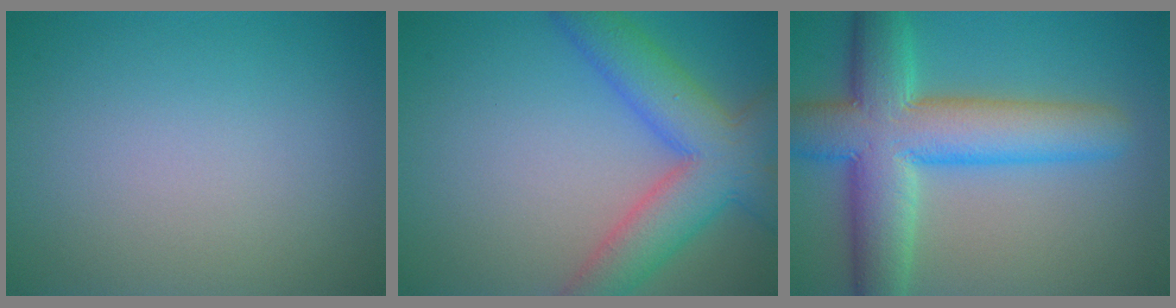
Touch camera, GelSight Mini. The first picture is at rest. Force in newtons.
{"total": 7.7, "press": 7.7, "slide": 0.3}
{"total": 10.0, "press": 10.0, "slide": 0.5}